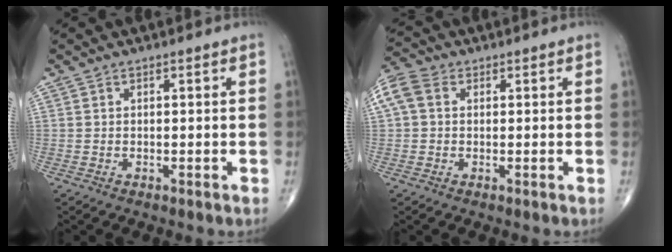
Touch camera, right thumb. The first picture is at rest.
{"total": 7.3, "force": [1.6, 5.6, 4.5], "torque": [-0.108, 0.027, 0.030]}